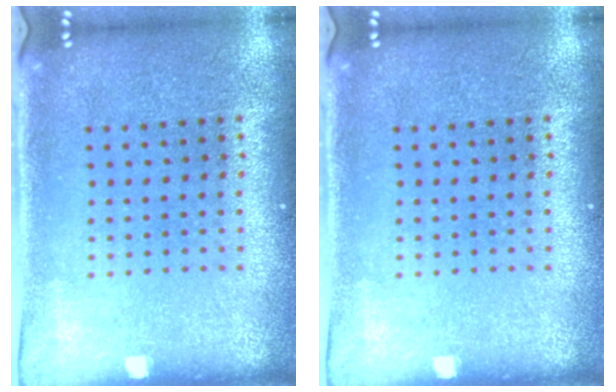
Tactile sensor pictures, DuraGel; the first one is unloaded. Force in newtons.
{"total": 0.0}